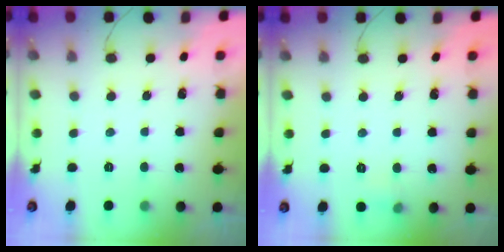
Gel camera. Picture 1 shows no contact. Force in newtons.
{"total": 4.1, "press": 3.9, "slide": 1.3}